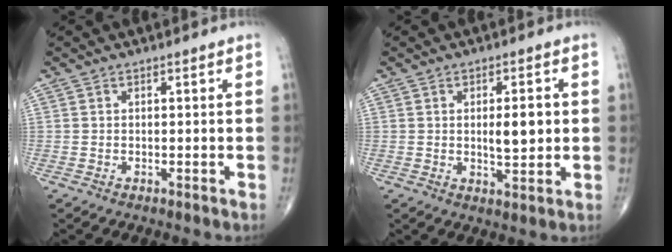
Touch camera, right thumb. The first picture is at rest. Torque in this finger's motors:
{"motor_torque": [0.59, 0.88, 0.38, 0.16, 0.02]}